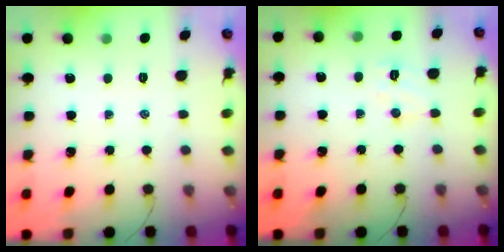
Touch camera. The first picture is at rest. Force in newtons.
{"total": 6.0, "press": 5.9, "slide": 1.0}